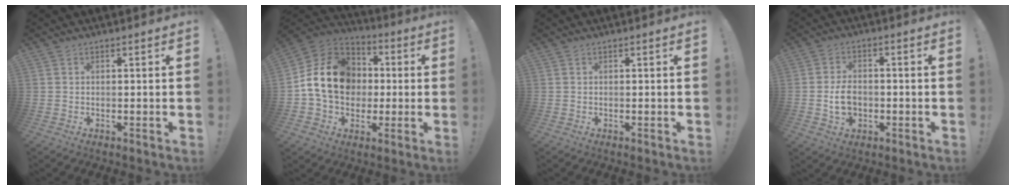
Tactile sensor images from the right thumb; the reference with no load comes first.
{"total": 17.2, "force": [1.3, 13.9, 10.1], "torque": [-0.153, 0.018, 0.035]}
{"total": 0.0}
{"total": 7.2, "force": [-1.5, 5.3, 4.6], "torque": [-0.061, 0.005, -0.028]}